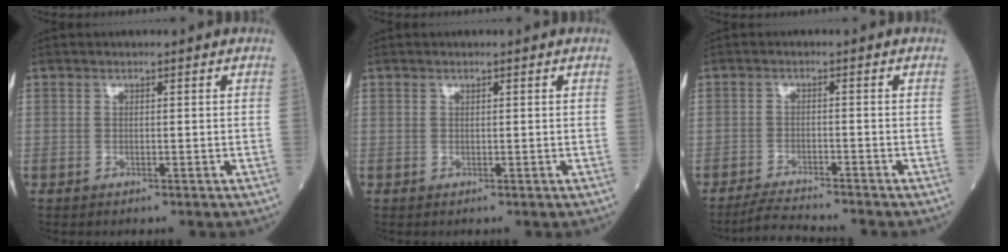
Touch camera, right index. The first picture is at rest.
{"total": 0.0}
{"total": 4.9, "force": [-4.6, -0.7, 1.2], "torque": [-0.025, -0.021, -0.082]}